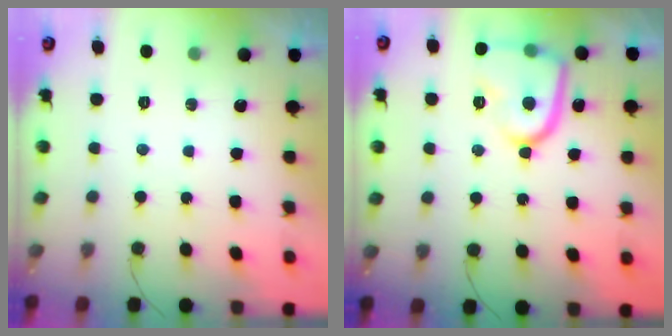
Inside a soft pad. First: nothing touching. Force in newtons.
{"total": 14.7, "press": 14.6, "slide": 1.3}